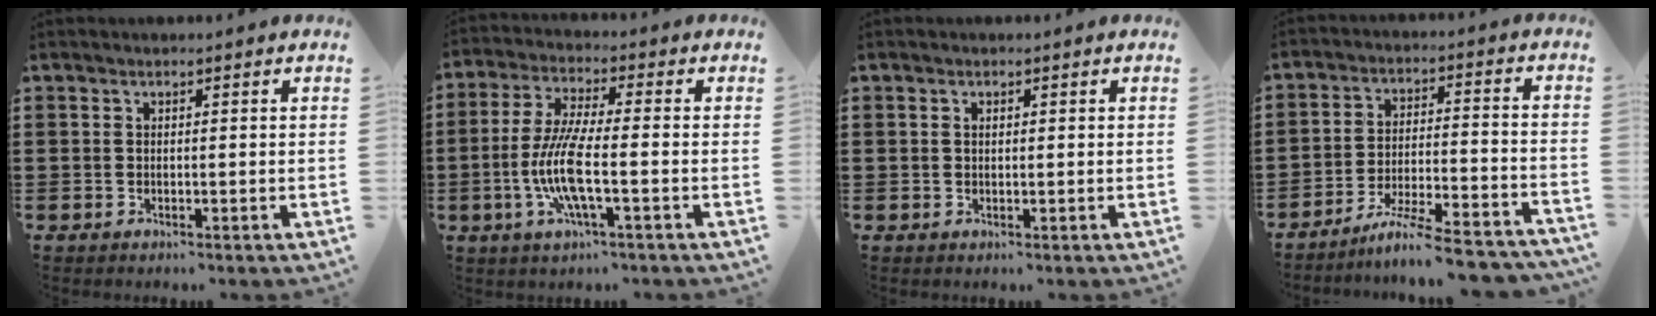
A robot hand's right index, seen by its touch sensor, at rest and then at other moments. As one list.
[{"total": 9.4, "force": [-2.5, 1.9, 8.8], "torque": [-0.195, -0.016, -0.055]}, {"total": 0.6, "force": [0.2, 0.4, 0.5], "torque": [-0.011, 0.001, 0.004]}, {"total": 8.2, "force": [-7.2, -0.2, 3.9], "torque": [-0.068, -0.003, -0.141]}]